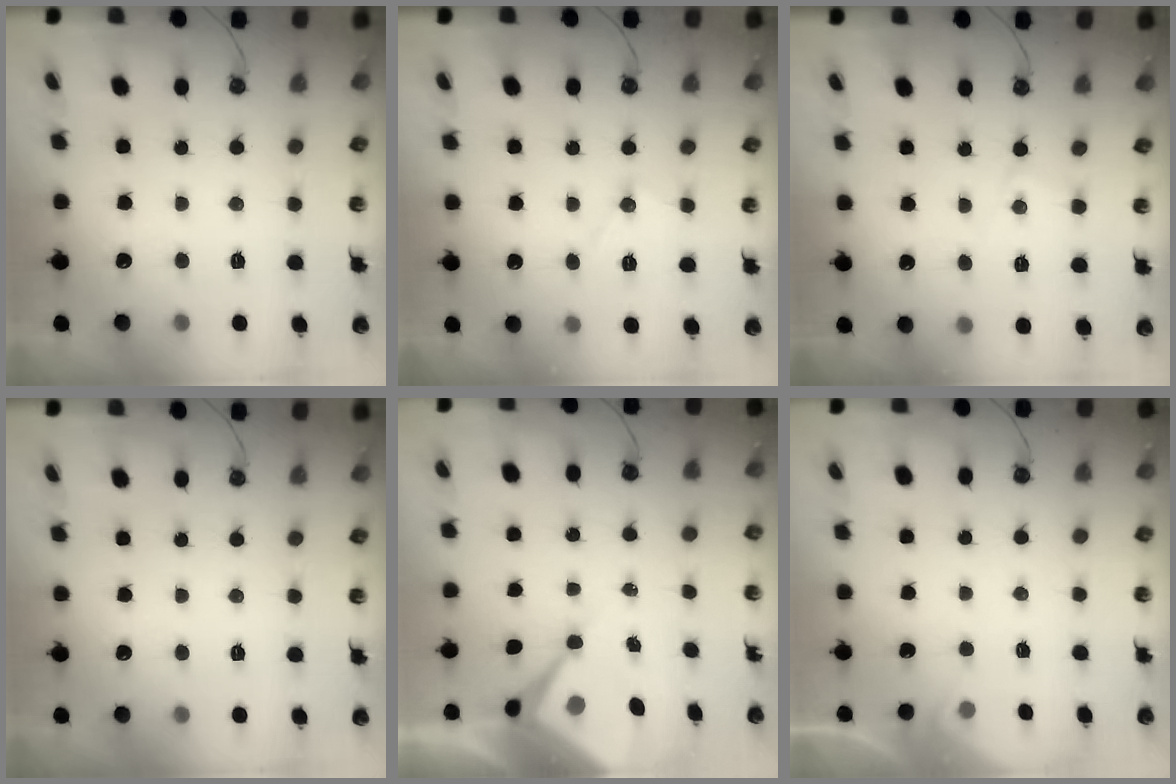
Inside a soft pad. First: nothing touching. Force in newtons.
{"total": 9.6, "press": 9.6, "slide": 0.6}
{"total": 4.6, "press": 4.5, "slide": 0.7}
{"total": 0.0}
{"total": 9.0, "press": 8.9, "slide": 0.8}
{"total": 2.2, "press": 2.1, "slide": 0.4}